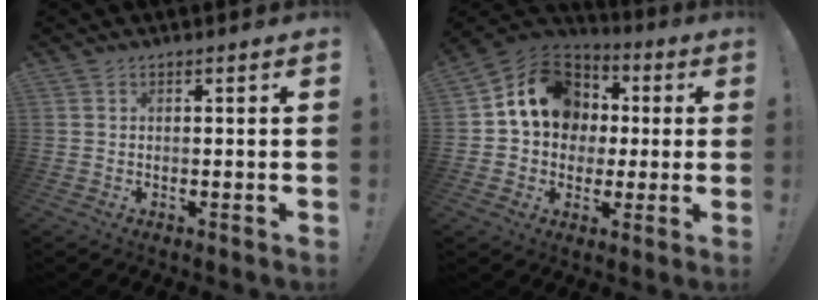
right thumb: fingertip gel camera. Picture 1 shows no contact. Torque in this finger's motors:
{"motor_torque": [1.37, 2.21, 0.27, -0.17, 0.08]}